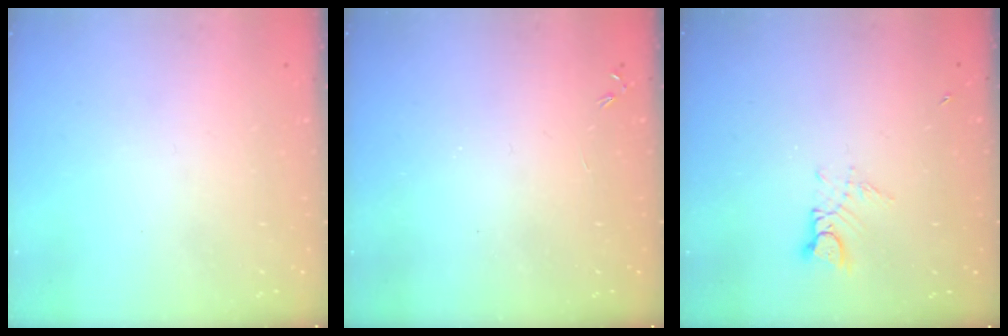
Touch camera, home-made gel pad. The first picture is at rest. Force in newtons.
{"total": 0.0}
{"total": 4.1, "press": 4.1, "slide": 0.5}